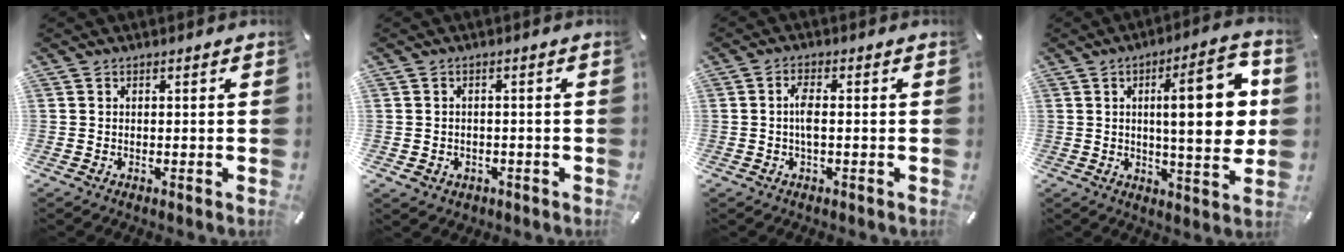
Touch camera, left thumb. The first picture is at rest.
{"total": 2.4, "force": [-0.7, 2.2, 0.5], "torque": [-0.010, 0.005, -0.015]}
{"total": 3.8, "force": [-0.3, 1.0, 3.6], "torque": [-0.075, -0.002, -0.010]}
{"total": 18.5, "force": [3.1, 5.1, 17.5], "torque": [-0.246, -0.006, 0.036]}